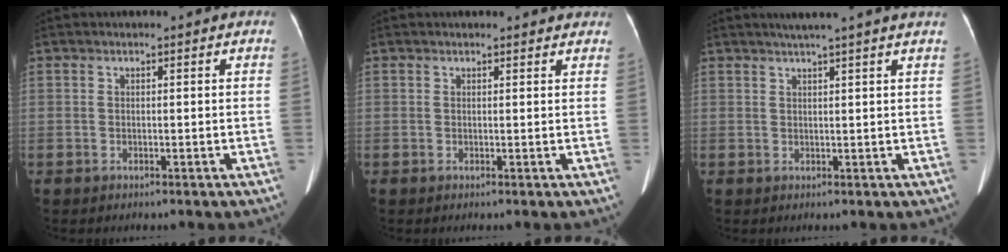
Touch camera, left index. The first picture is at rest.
{"total": 3.8, "force": [3.6, 1.1, 0.8], "torque": [-0.007, 0.008, 0.029]}
{"total": 5.8, "force": [4.7, -1.2, 3.3], "torque": [-0.045, 0.019, 0.060]}